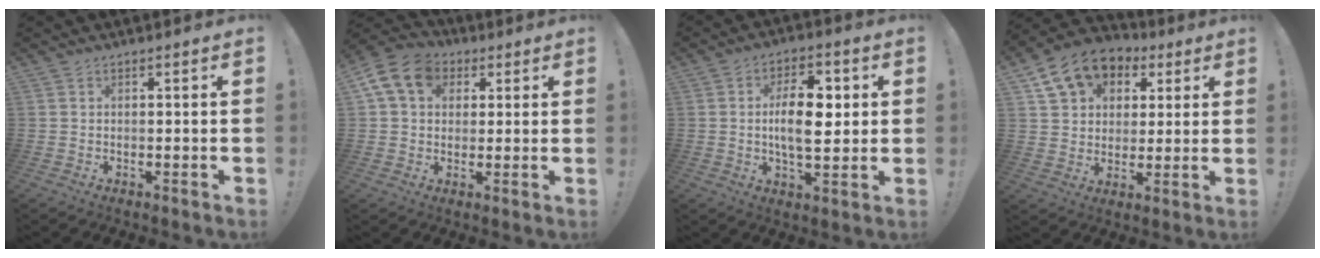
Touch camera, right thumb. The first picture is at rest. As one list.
[{"total": 13.0, "force": [4.2, 10.0, 7.2], "torque": [-0.121, 0.000, 0.085]}, {"total": 12.7, "force": [0.8, 6.5, 10.8], "torque": [-0.173, 0.002, 0.008]}, {"total": 13.2, "force": [6.7, 9.9, 5.5], "torque": [-0.085, -0.033, 0.130]}]